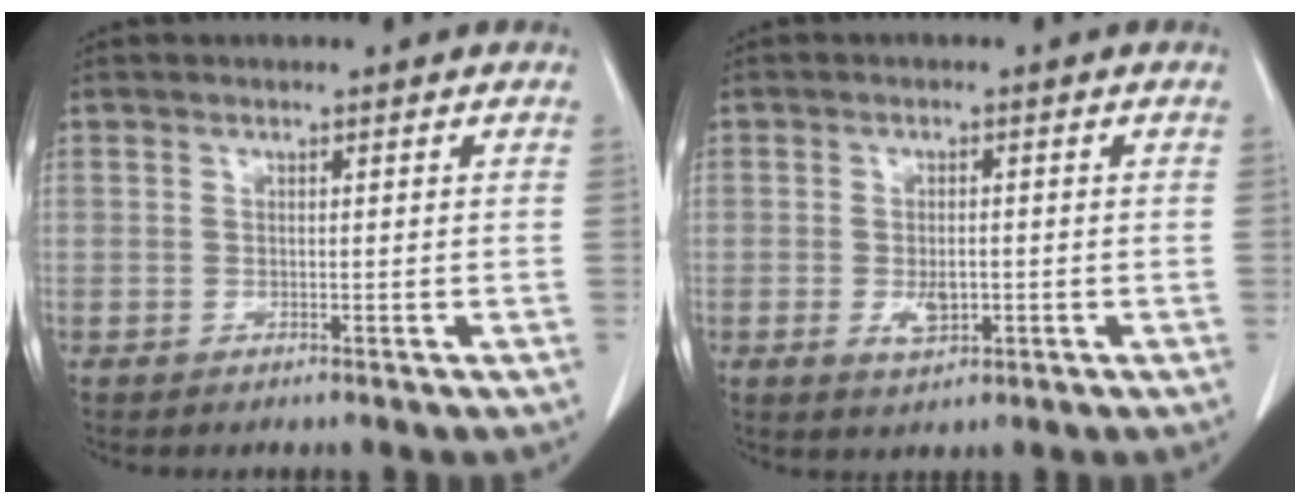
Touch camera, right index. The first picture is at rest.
{"total": 3.4, "force": [-0.9, 1.7, 2.8], "torque": [-0.051, -0.002, -0.007]}